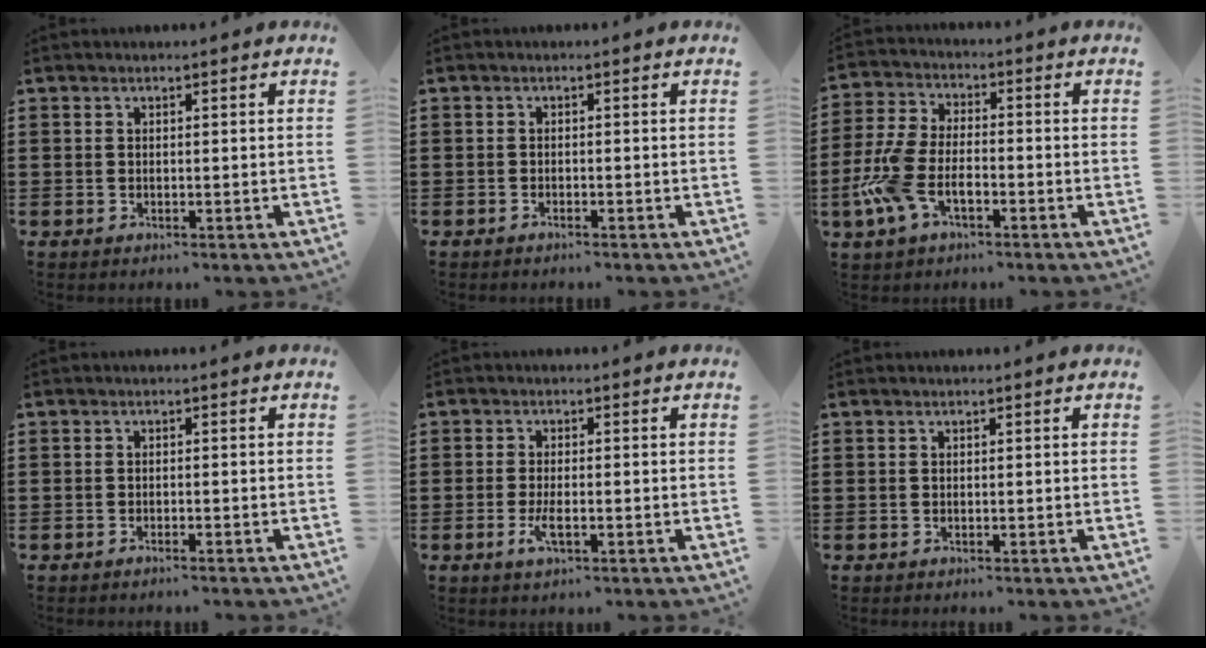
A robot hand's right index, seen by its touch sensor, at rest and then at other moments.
{"total": 0.7, "force": [-0.7, 0.0, 0.1], "torque": [-0.003, -0.001, -0.015]}
{"total": 8.3, "force": [-3.1, 4.3, 6.3], "torque": [-0.164, -0.002, -0.066]}
{"total": 0.8, "force": [-0.8, -0.1, 0.2], "torque": [-0.006, -0.001, -0.015]}
{"total": 3.0, "force": [-1.0, 0.8, 2.7], "torque": [-0.059, -0.006, -0.022]}
{"total": 0.0}